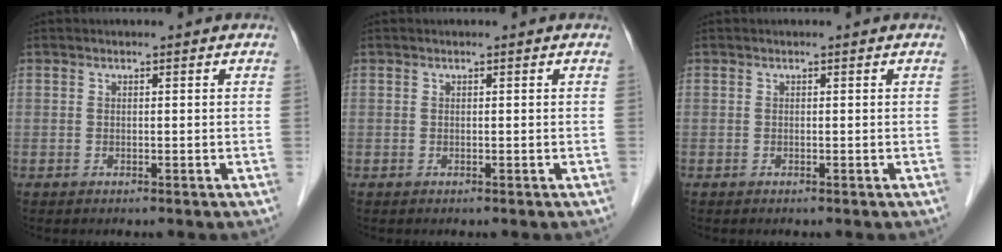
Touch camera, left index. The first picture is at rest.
{"total": 0.0}
{"total": 0.0}